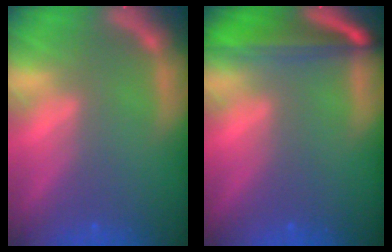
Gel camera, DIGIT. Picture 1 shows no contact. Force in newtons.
{"total": 7.1}